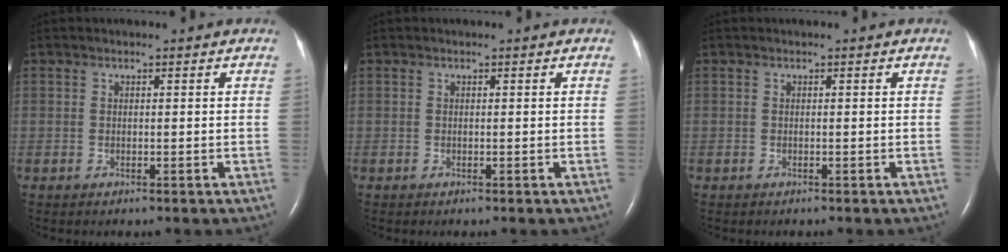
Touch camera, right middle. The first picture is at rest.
{"total": 0.0}
{"total": 0.0}